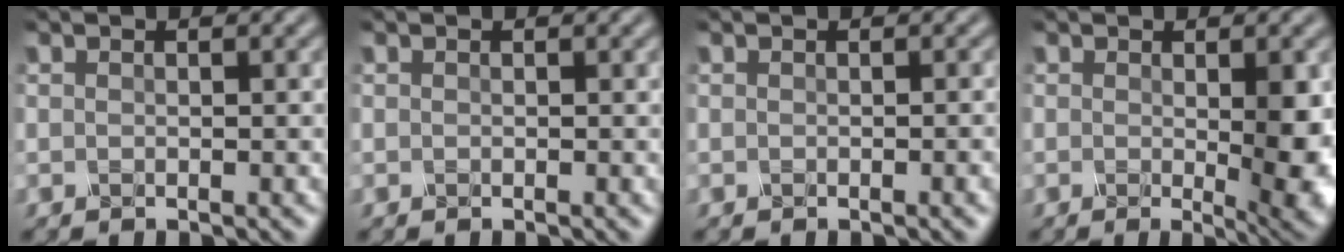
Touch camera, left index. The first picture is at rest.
{"total": 0.0}
{"total": 1.4, "force": [-0.2, 0.4, 1.3], "torque": [-0.012, 0.000, -0.003]}
{"total": 5.2, "force": [-0.2, 1.0, 5.1], "torque": [-0.063, -0.012, 0.001]}